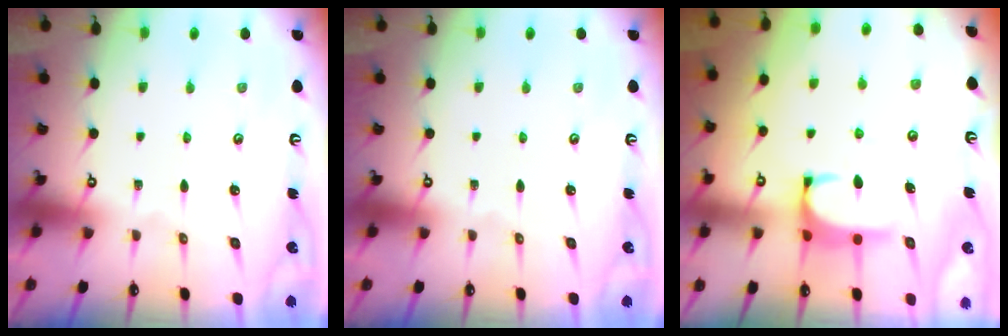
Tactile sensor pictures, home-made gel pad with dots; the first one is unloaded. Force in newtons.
{"total": 0.0}
{"total": 0.8, "press": 0.6, "slide": 0.5}